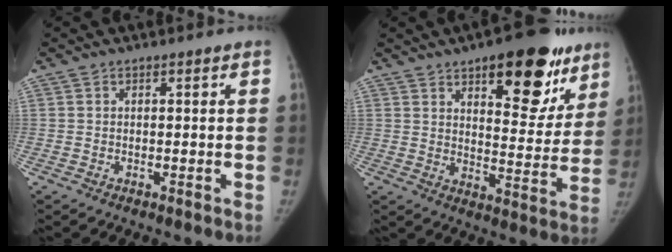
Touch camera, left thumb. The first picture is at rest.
{"total": 20.3, "force": [11.6, 8.6, 14.2], "torque": [-0.130, -0.049, 0.164]}